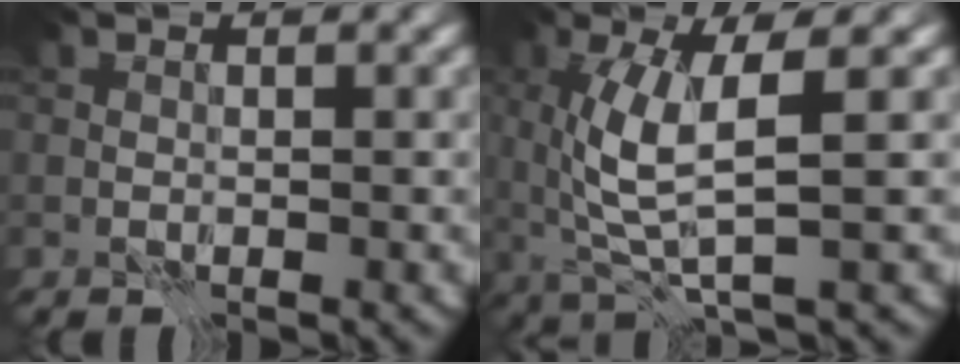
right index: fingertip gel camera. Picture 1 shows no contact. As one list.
[{"total": 5.1, "force": [1.2, 0.6, 4.9], "torque": [-0.113, 0.001, 0.029]}]